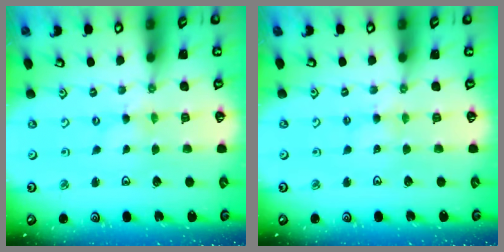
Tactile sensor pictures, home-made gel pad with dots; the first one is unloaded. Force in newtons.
{"total": 2.2, "press": 2.1, "slide": 0.4}